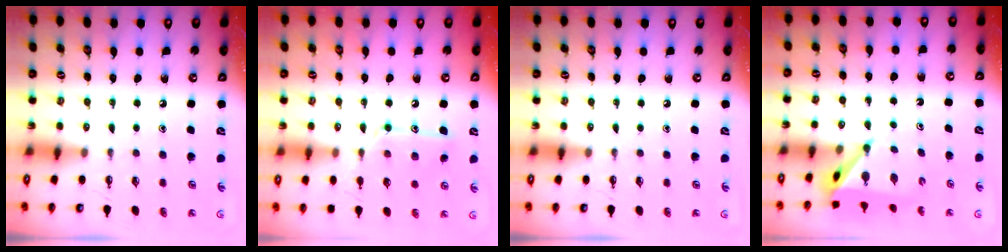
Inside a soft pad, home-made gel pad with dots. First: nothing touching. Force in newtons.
{"total": 12.0, "press": 12.0, "slide": 0.5}
{"total": 0.0}
{"total": 5.1, "press": 5.0, "slide": 0.1}